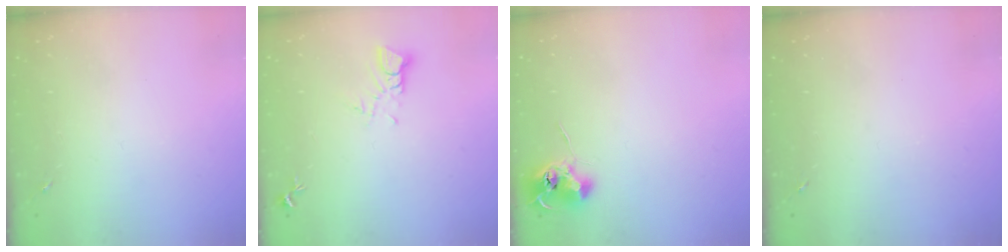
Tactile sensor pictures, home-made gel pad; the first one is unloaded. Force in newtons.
{"total": 4.0, "press": 3.9, "slide": 0.3}
{"total": 7.8, "press": 7.8, "slide": 0.8}
{"total": 0.0}